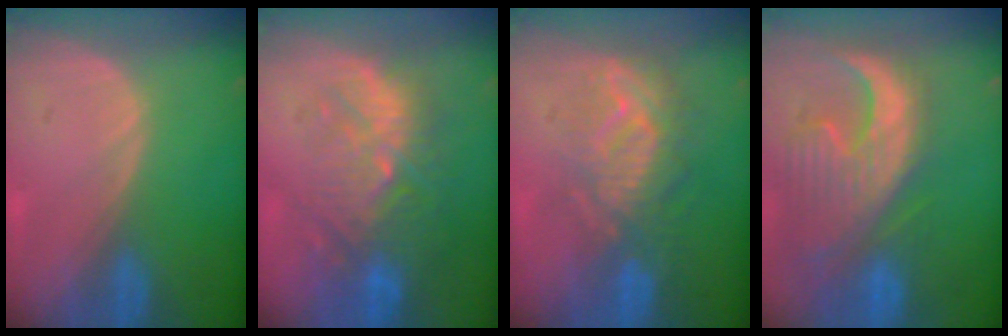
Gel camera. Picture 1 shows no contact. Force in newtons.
{"total": 11.0, "press": 9.8, "slide": 5.0}
{"total": 9.1, "press": 8.7, "slide": 2.7}
{"total": 13.6, "press": 11.5, "slide": 7.2}